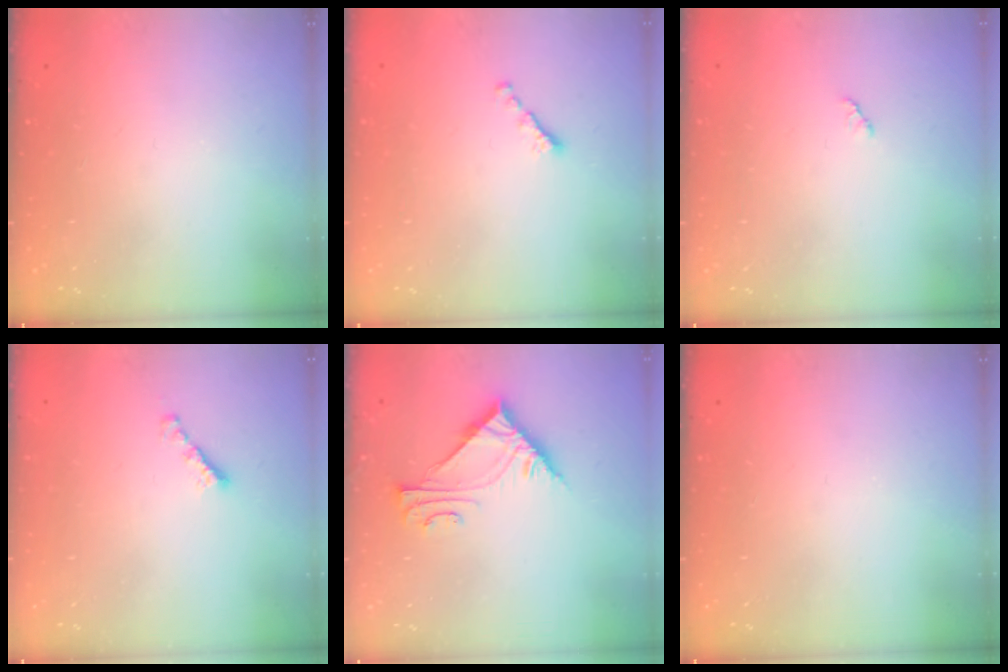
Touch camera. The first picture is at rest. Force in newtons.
{"total": 1.5, "press": 1.4, "slide": 0.5}
{"total": 2.1, "press": 2.1, "slide": 0.3}
{"total": 2.4, "press": 2.4, "slide": 0.4}
{"total": 7.4, "press": 7.4, "slide": 0.4}
{"total": 0.0}